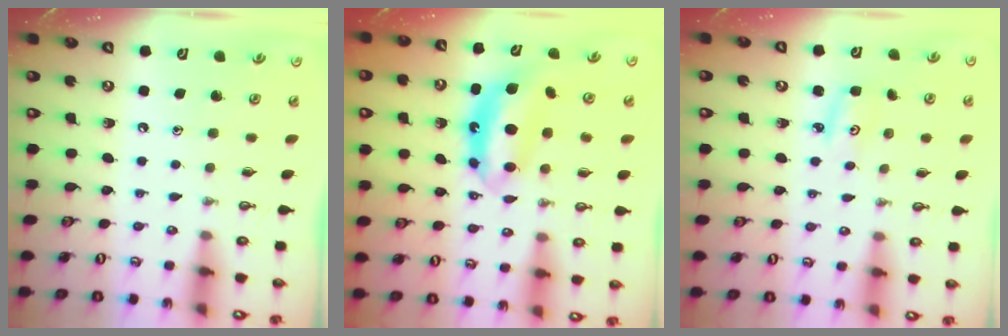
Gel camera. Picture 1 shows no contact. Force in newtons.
{"total": 7.3, "press": 7.3, "slide": 0.5}
{"total": 2.9, "press": 2.9, "slide": 0.2}